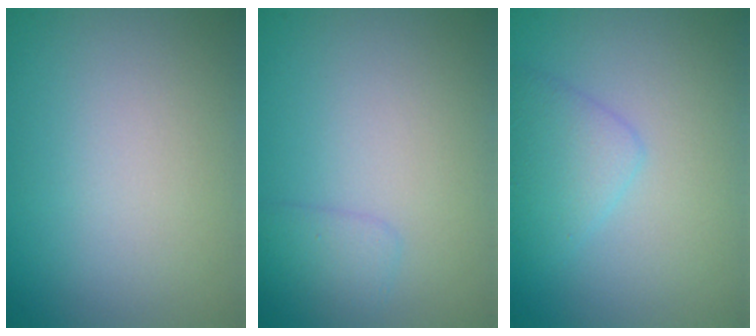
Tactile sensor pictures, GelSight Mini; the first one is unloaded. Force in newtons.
{"total": 1.6, "press": 1.6, "slide": 0.1}
{"total": 2.5, "press": 2.5, "slide": 0.1}